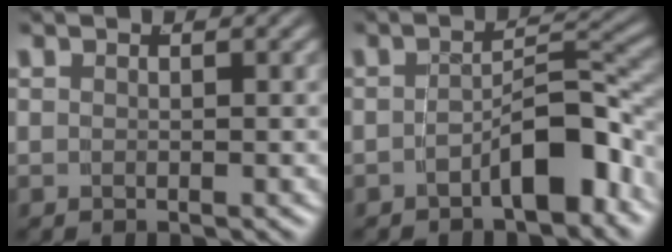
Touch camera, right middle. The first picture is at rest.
{"total": 4.7, "force": [-2.9, 1.4, 3.5], "torque": [-0.043, -0.005, -0.040]}